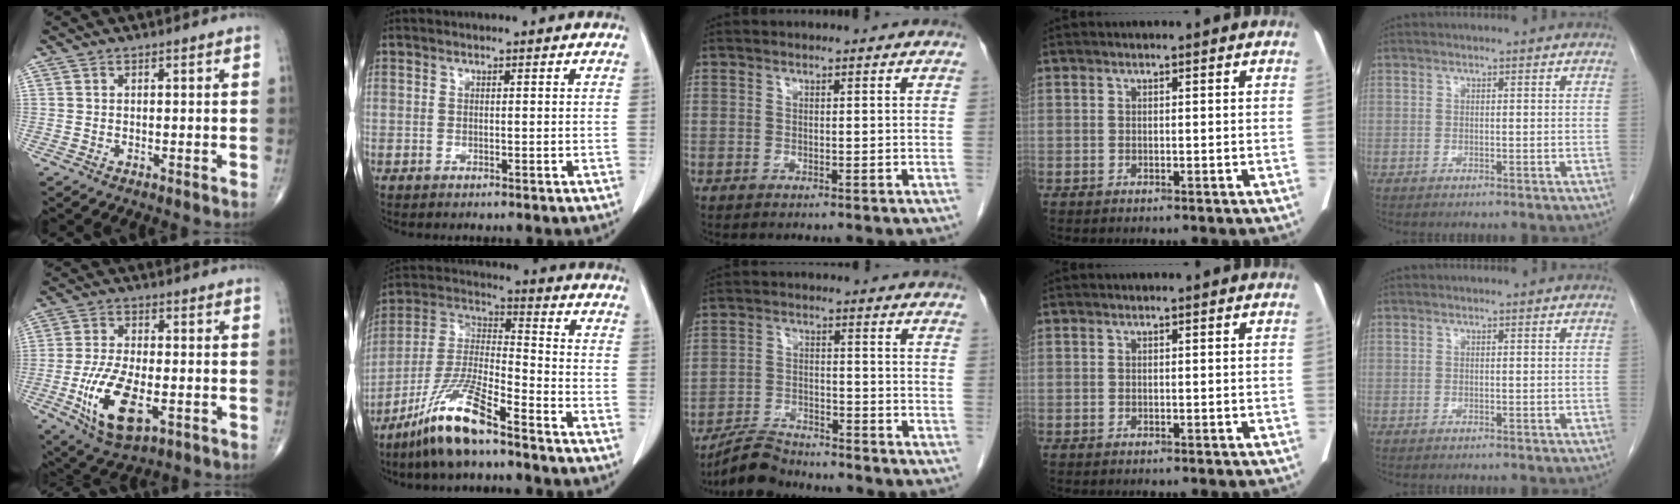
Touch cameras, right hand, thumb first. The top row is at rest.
{"thumb": {"total": 13.1, "force": [-4.0, 5.9, 11.0], "torque": [-0.214, -0.002, -0.065]}, "index": {"total": 12.9, "force": [-9.2, 1.6, 8.9], "torque": [-0.193, -0.014, -0.178]}, "middle": {"total": 6.2, "force": [-6.0, 1.1, 1.1], "torque": [-0.023, -0.011, -0.110]}}